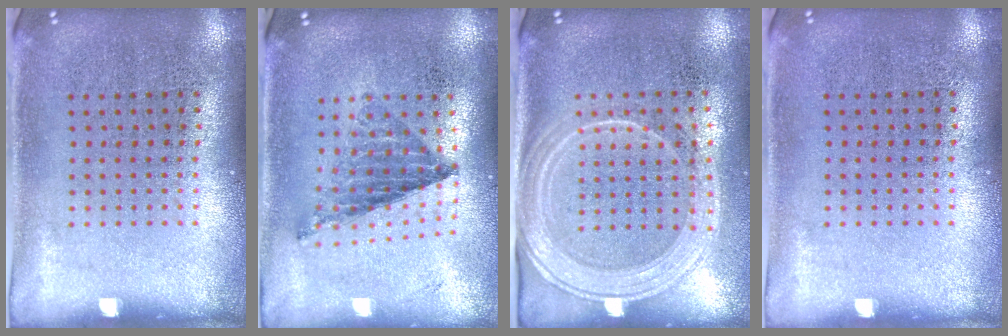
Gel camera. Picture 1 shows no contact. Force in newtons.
{"total": 0.8, "press": 0.8, "slide": 0.1}
{"total": 2.1, "press": 1.9, "slide": 1.0}
{"total": 0.0}